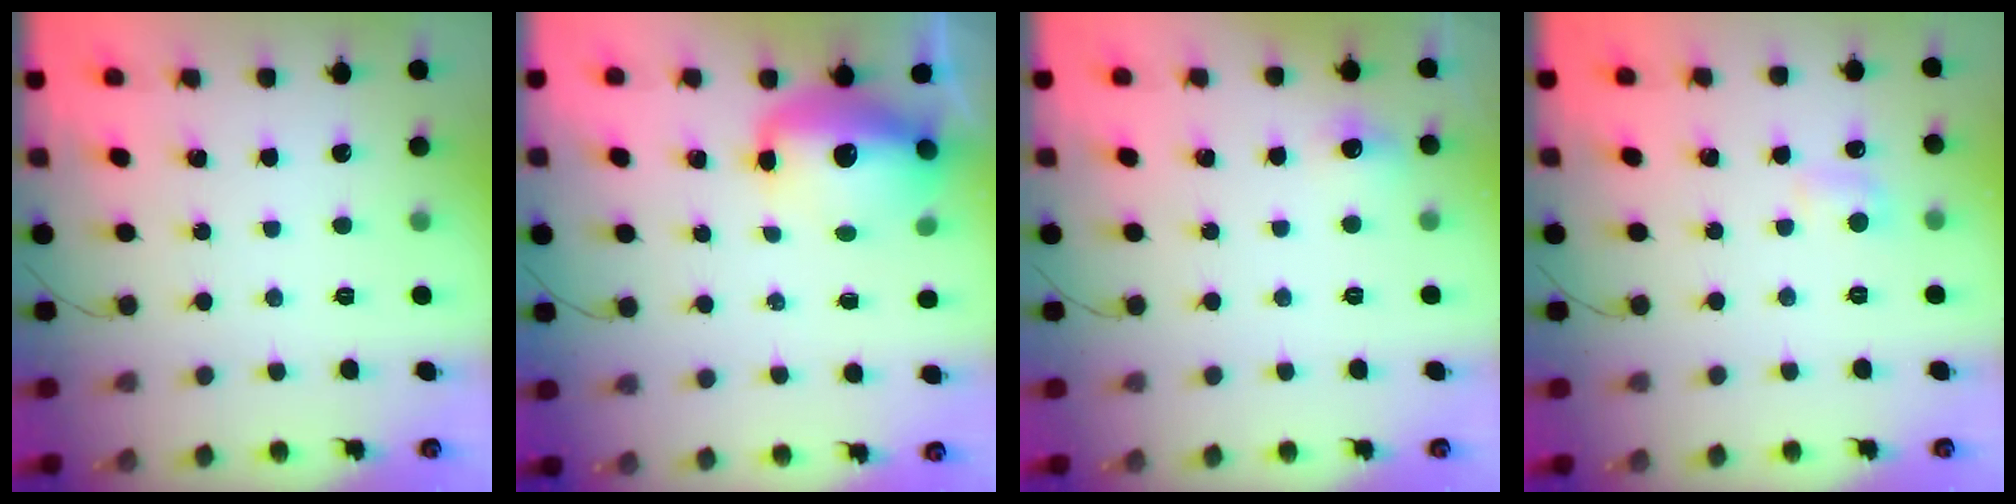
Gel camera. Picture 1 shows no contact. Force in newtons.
{"total": 13.3, "press": 12.9, "slide": 3.1}
{"total": 6.2, "press": 6.0, "slide": 1.6}
{"total": 5.7, "press": 5.4, "slide": 1.8}